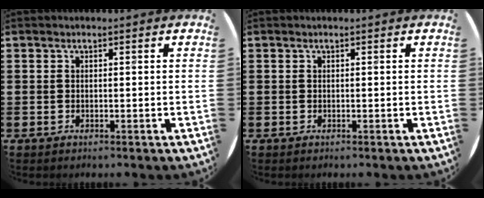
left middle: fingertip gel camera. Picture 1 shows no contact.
{"total": 0.0}